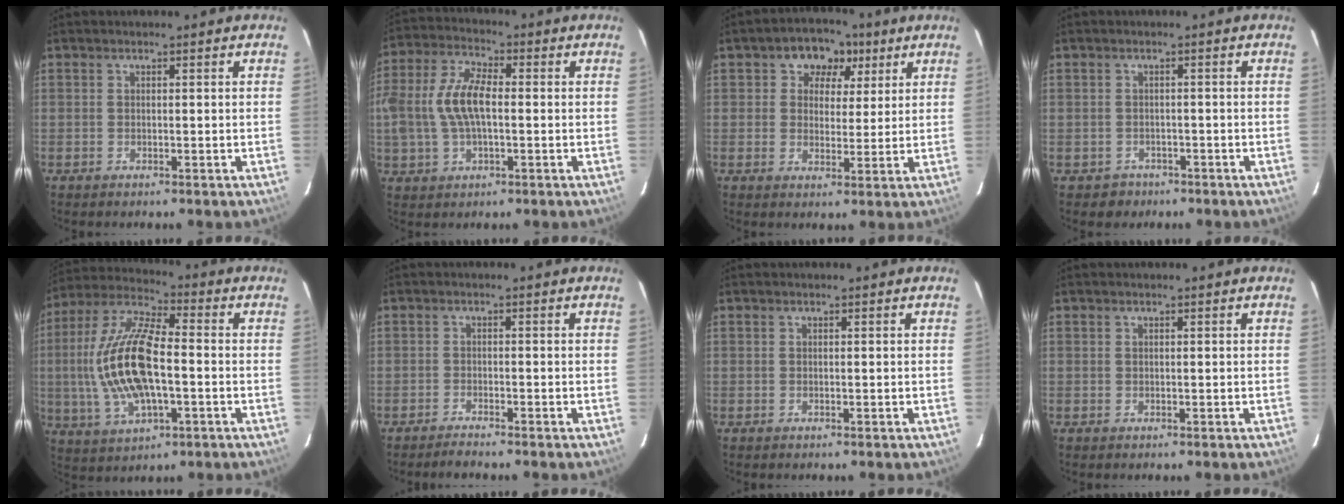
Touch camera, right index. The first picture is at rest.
{"total": 11.2, "force": [-0.3, 5.6, 9.8], "torque": [-0.208, 0.014, -0.006]}
{"total": 7.5, "force": [3.2, 6.2, 2.8], "torque": [-0.042, 0.015, 0.044]}
{"total": 3.0, "force": [-1.5, 2.6, -0.2], "torque": [-0.002, 0.011, -0.019]}
{"total": 17.9, "force": [-1.6, 7.4, 16.2], "torque": [-0.335, 0.005, -0.026]}
{"total": 2.0, "force": [-2.0, -0.1, 0.5], "torque": [-0.022, -0.005, -0.038]}
{"total": 0.0}
{"total": 0.0}